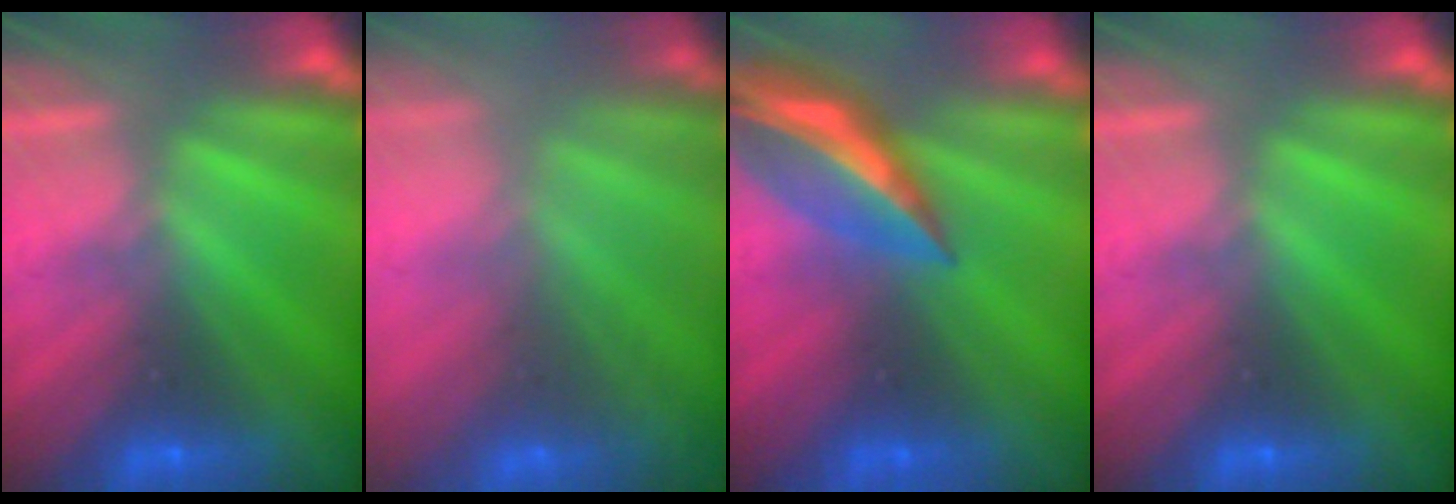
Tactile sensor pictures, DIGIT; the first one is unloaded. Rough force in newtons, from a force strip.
{"total": 5.6}
{"total": 7.8}
{"total": 0.0}